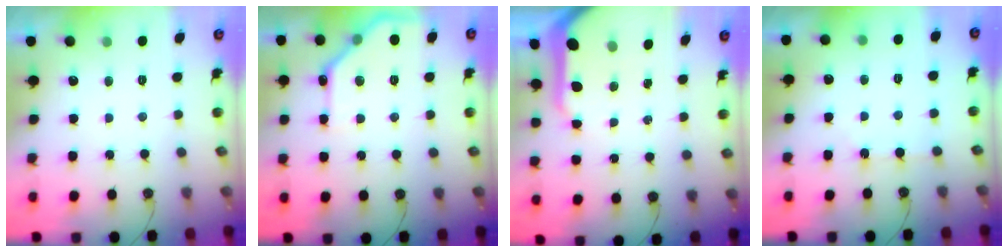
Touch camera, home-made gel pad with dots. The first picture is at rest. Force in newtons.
{"total": 10.0, "press": 10.0, "slide": 0.2}
{"total": 10.9, "press": 10.9, "slide": 1.0}
{"total": 1.8, "press": 1.8, "slide": 0.4}